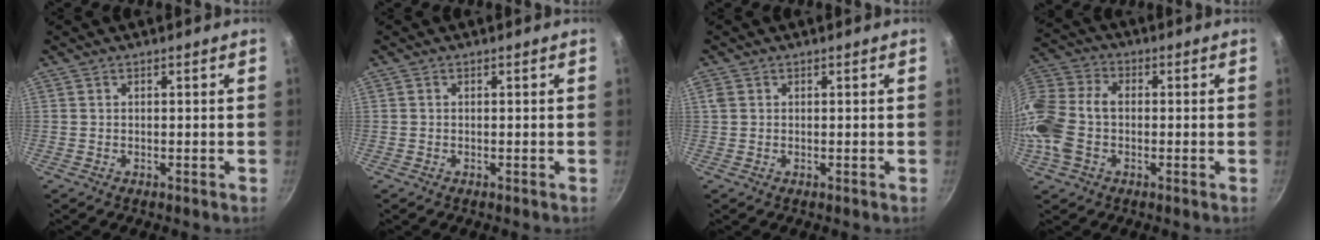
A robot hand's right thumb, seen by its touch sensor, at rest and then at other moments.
{"total": 0.0}
{"total": 1.4, "force": [0.5, 1.2, 0.7], "torque": [-0.015, 0.005, 0.011]}
{"total": 15.4, "force": [-1.4, 10.5, 11.1], "torque": [-0.274, 0.026, -0.029]}